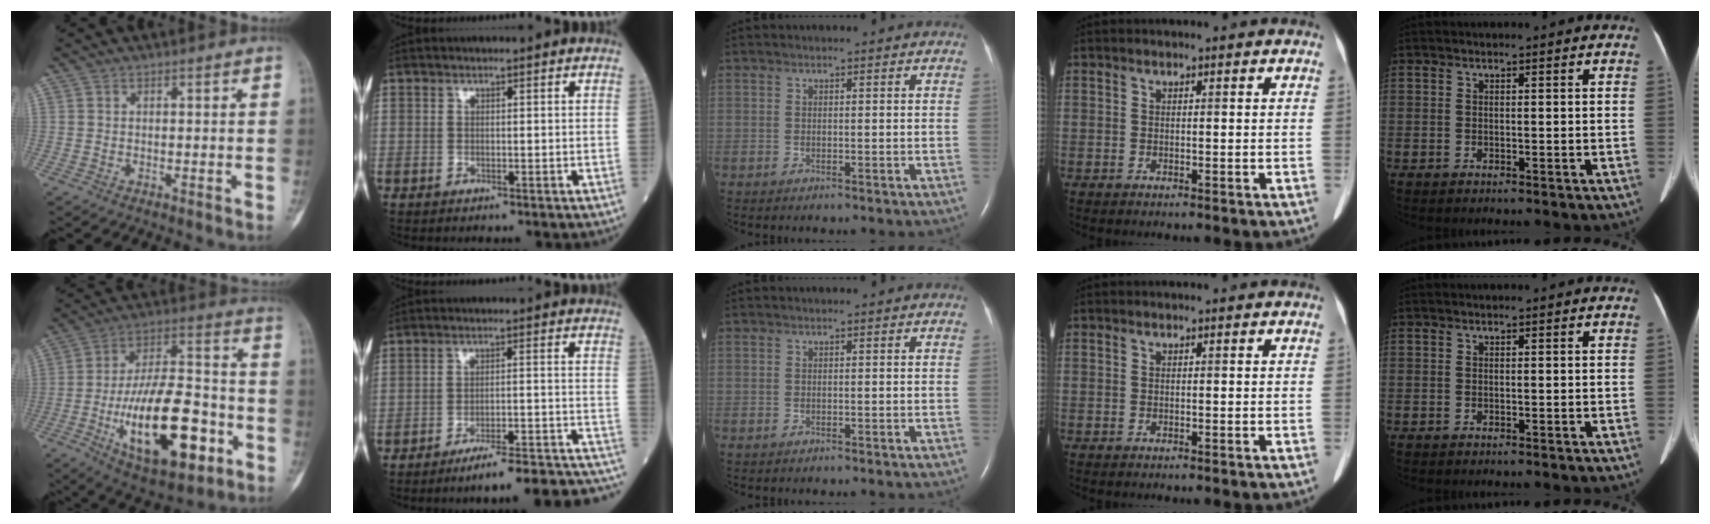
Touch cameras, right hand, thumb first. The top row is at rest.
{"thumb": {"total": 24.6, "force": [-8.1, 10.9, 20.5], "torque": [-0.333, 0.034, -0.119]}, "index": {"total": 17.8, "force": [-16.7, 0.0, 6.2], "torque": [-0.029, 0.018, -0.217]}}